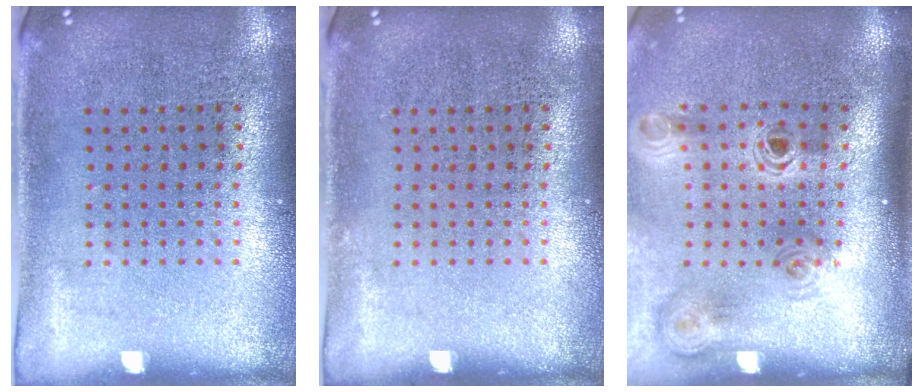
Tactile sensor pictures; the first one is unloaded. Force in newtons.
{"total": 0.0}
{"total": 1.4, "press": 1.2, "slide": 0.8}